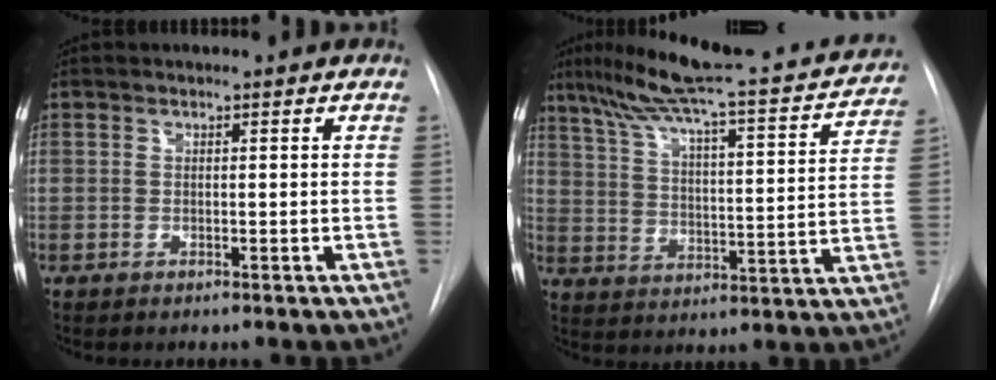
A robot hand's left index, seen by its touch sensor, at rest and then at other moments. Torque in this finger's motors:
{"motor_torque": [0.42, -0.66, 0.29, 0.12]}